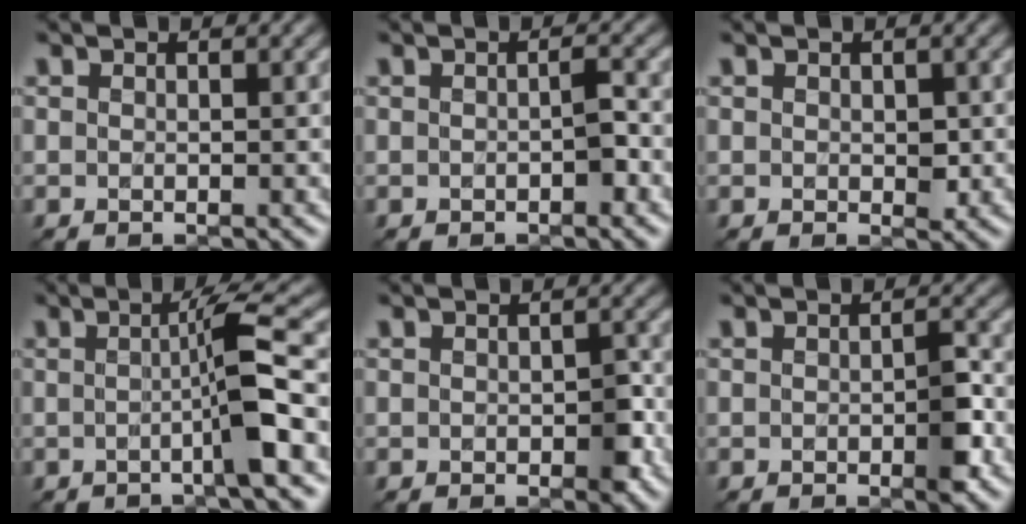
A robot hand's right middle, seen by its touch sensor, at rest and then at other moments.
{"total": 1.3, "force": [-0.4, 0.4, 1.2], "torque": [-0.020, 0.002, -0.005]}
{"total": 1.1, "force": [0.0, 0.7, 0.9], "torque": [-0.011, -0.002, 0.002]}
{"total": 5.2, "force": [-0.6, 0.5, 5.1], "torque": [-0.076, 0.007, -0.020]}
{"total": 1.9, "force": [-0.4, 1.1, 1.6], "torque": [-0.020, -0.004, -0.006]}
{"total": 2.4, "force": [-0.7, 0.7, 2.2], "torque": [-0.030, -0.001, -0.010]}